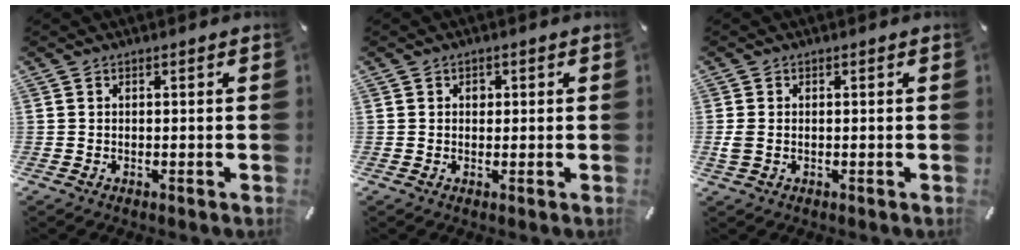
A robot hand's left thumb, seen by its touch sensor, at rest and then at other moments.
{"total": 1.4, "force": [0.2, 1.2, 0.6], "torque": [0.002, -0.001, 0.000]}
{"total": 1.7, "force": [-0.1, 1.2, 1.2], "torque": [-0.017, 0.000, -0.004]}